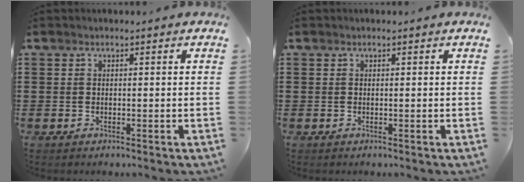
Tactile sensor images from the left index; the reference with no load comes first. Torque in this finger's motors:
{"motor_torque": [-0.01, 0.01, 0.00, 0.00]}